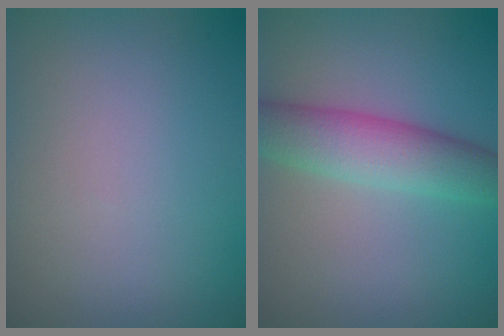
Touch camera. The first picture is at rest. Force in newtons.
{"total": 5.7, "press": 5.7, "slide": 0.1}